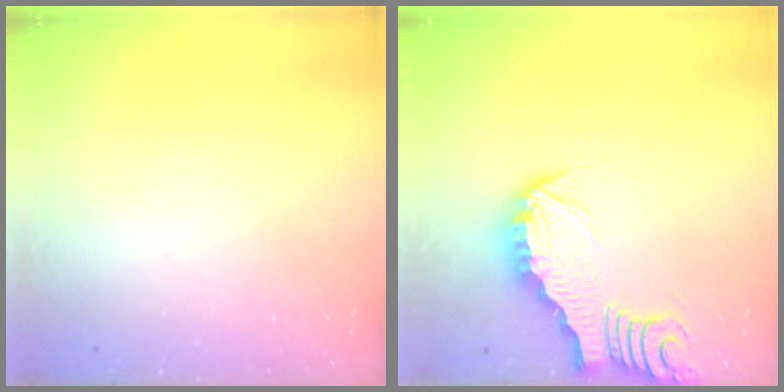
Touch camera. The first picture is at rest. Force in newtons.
{"total": 3.2, "press": 3.2, "slide": 0.4}